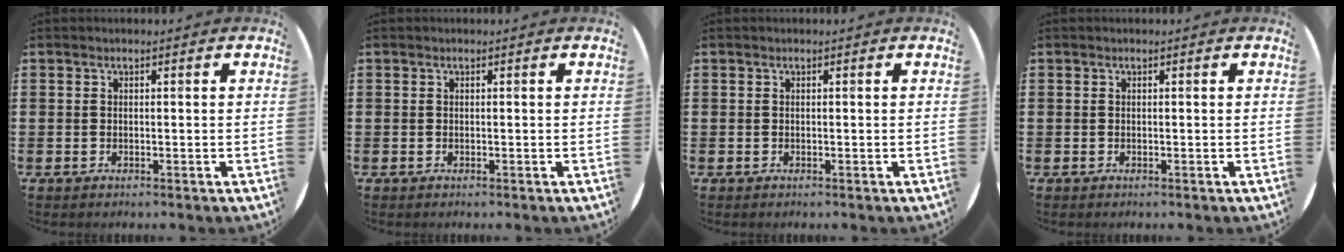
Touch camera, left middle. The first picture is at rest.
{"total": 0.0}
{"total": 0.0}
{"total": 0.0}